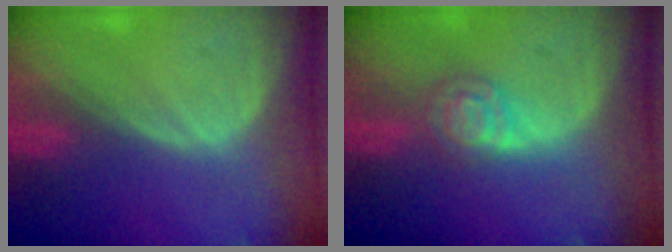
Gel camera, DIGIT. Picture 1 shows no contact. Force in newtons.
{"total": 4.6, "press": 4.2, "slide": 1.9}